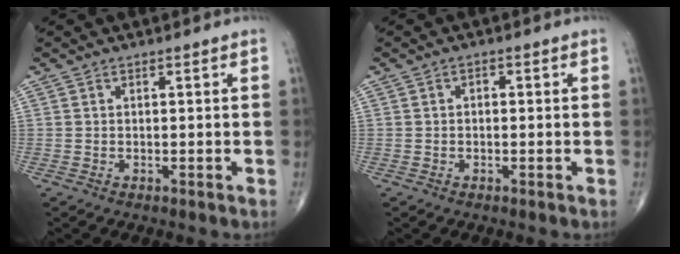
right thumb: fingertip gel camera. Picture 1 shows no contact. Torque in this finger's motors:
{"motor_torque": [-0.36, -0.15, 0.12, 0.18, 0.02]}